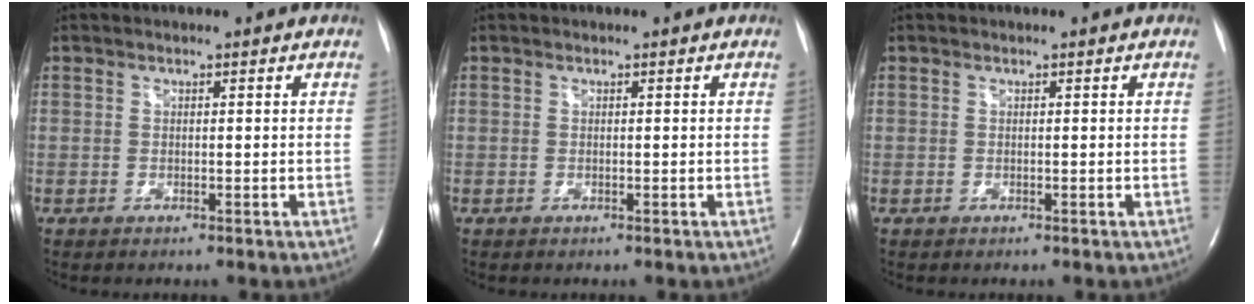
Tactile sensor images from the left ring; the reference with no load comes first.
{"total": 0.0}
{"total": 0.0}